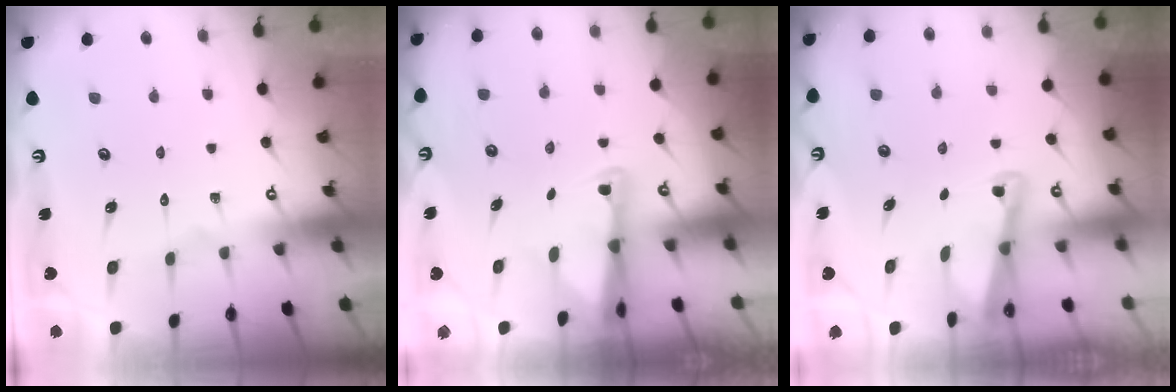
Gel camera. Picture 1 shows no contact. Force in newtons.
{"total": 2.6, "press": 2.6, "slide": 0.5}
{"total": 2.0, "press": 2.0, "slide": 0.4}